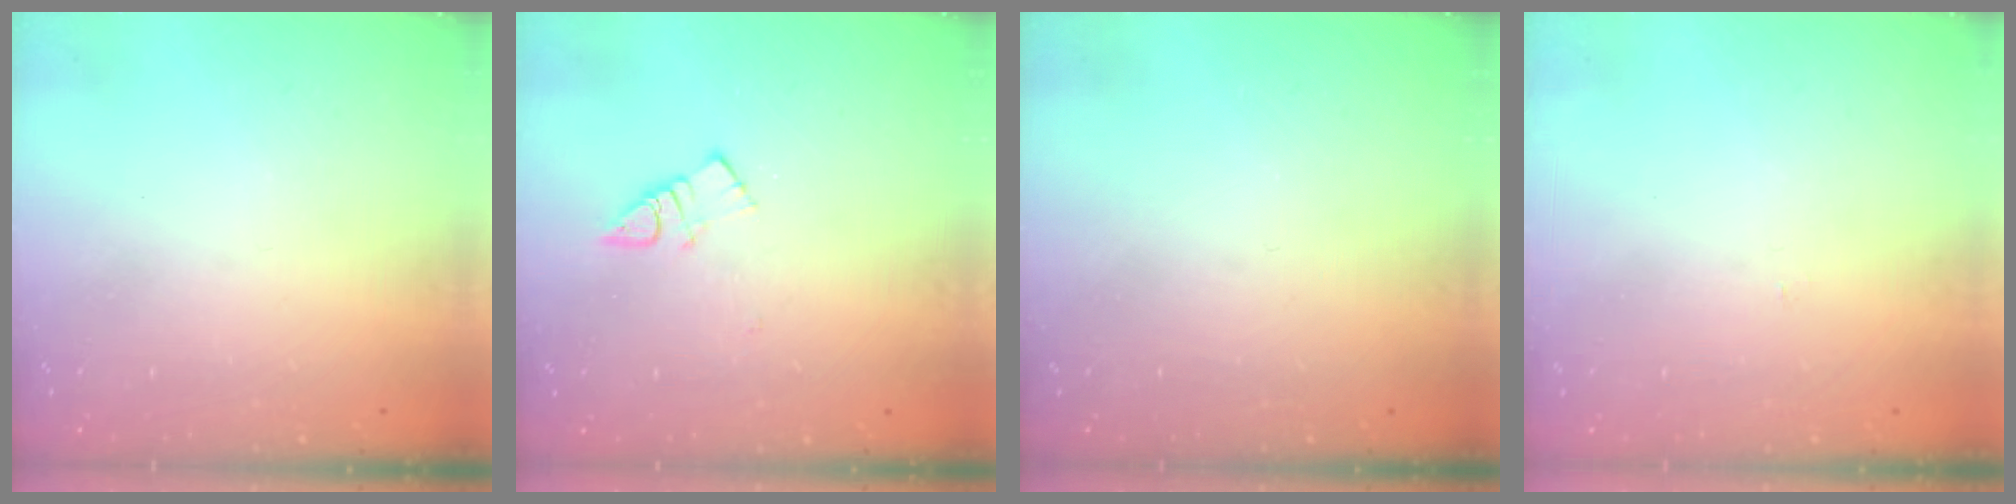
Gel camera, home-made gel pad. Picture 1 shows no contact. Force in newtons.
{"total": 3.9, "press": 3.9, "slide": 0.5}
{"total": 0.0}
{"total": 2.2, "press": 2.2, "slide": 0.3}